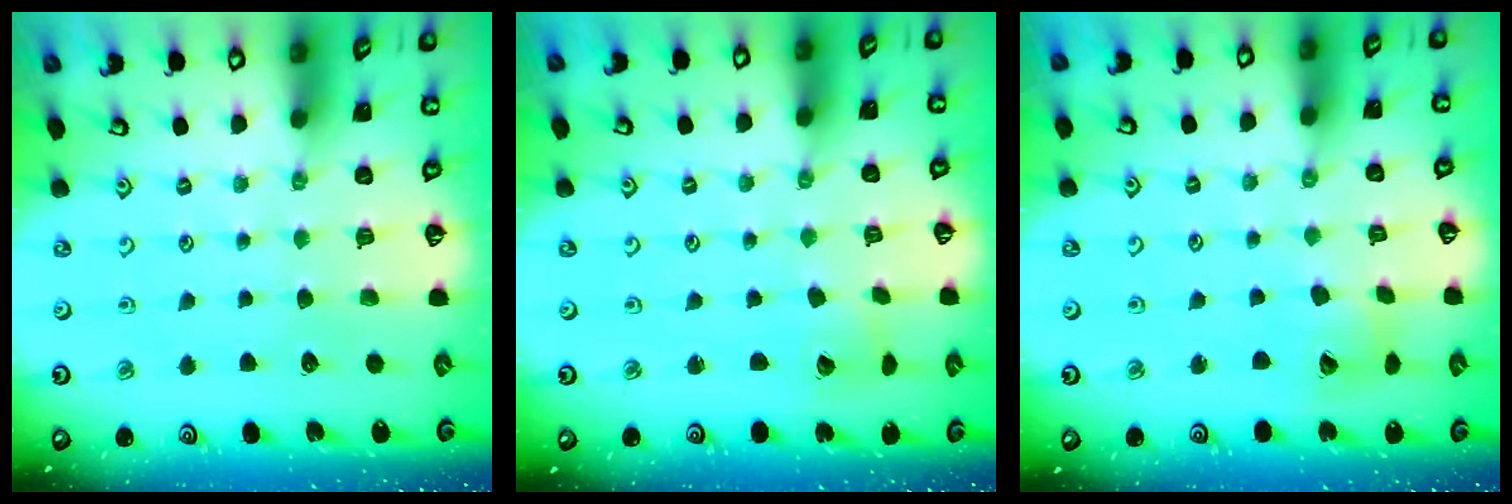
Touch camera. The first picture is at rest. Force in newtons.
{"total": 3.3, "press": 3.3, "slide": 0.3}
{"total": 8.0, "press": 7.9, "slide": 1.1}